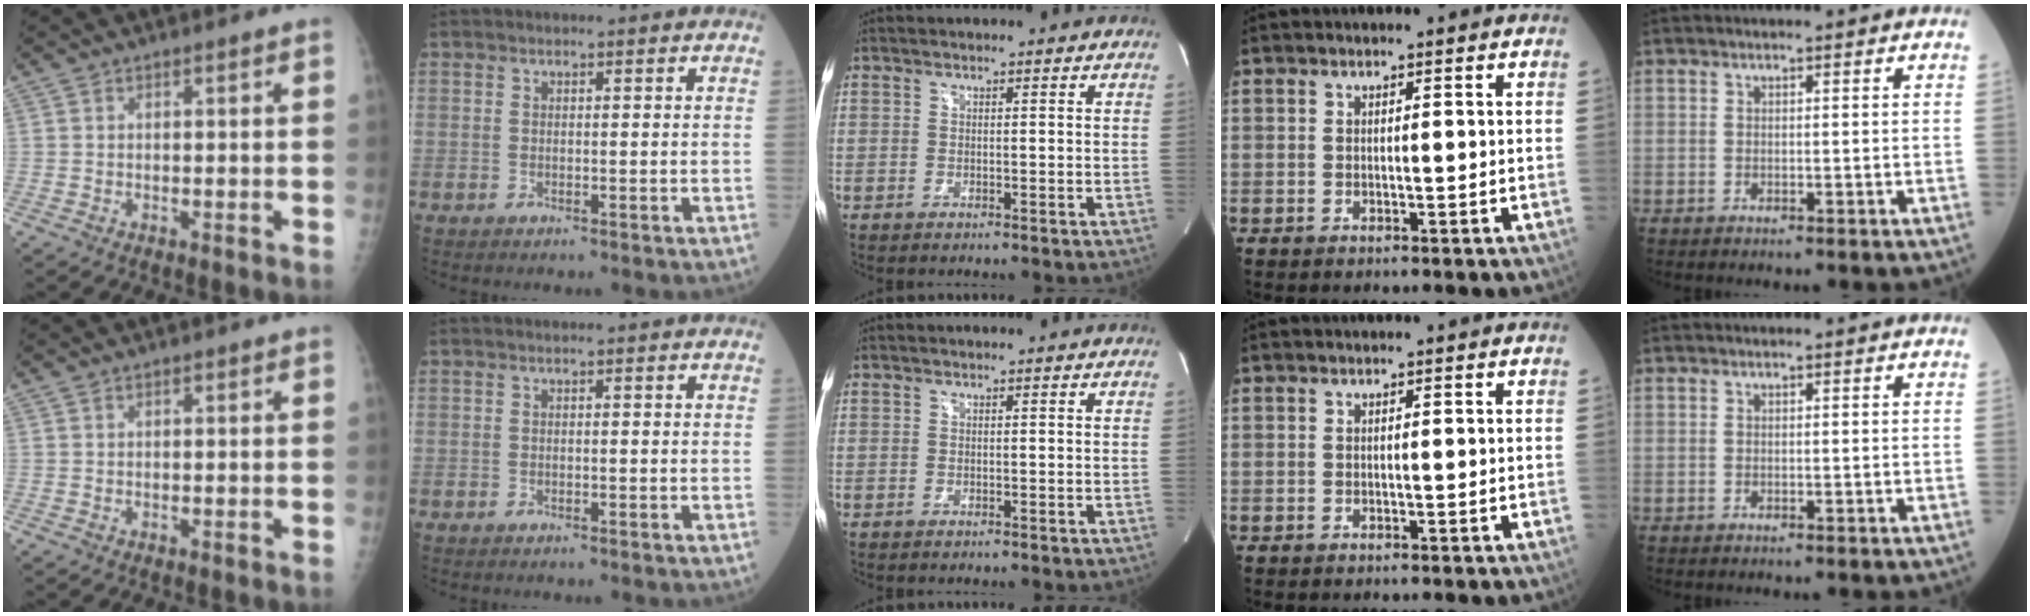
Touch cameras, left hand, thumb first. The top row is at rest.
{}